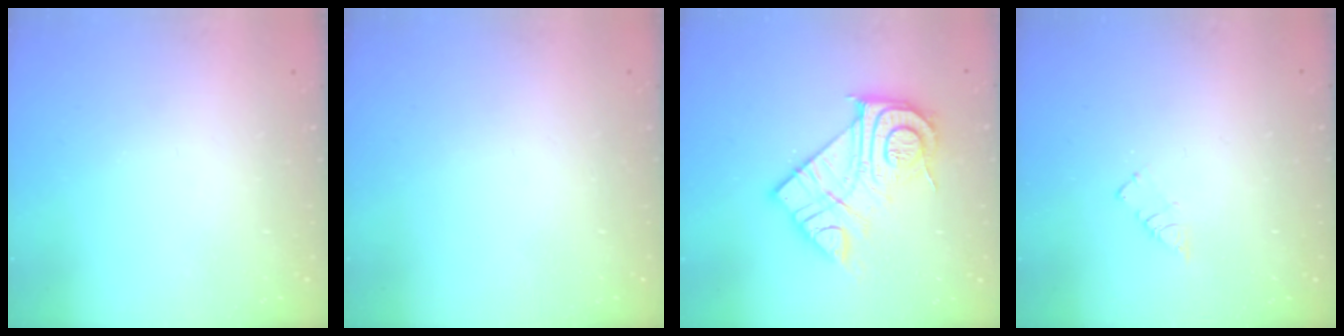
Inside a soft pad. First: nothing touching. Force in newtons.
{"total": 1.5, "press": 1.5, "slide": 0.1}
{"total": 18.1, "press": 18.0, "slide": 1.5}
{"total": 2.6, "press": 2.6, "slide": 0.3}